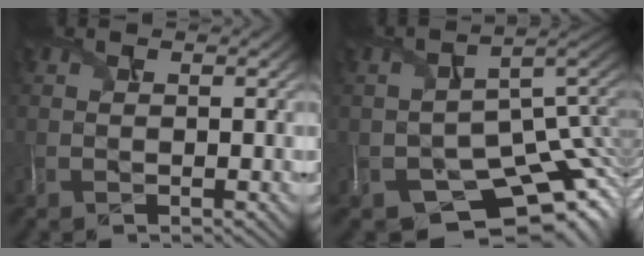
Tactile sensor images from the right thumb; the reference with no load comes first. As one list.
[{"total": 11.8, "force": [-6.0, 7.3, 7.0], "torque": [-0.111, -0.033, -0.069]}]